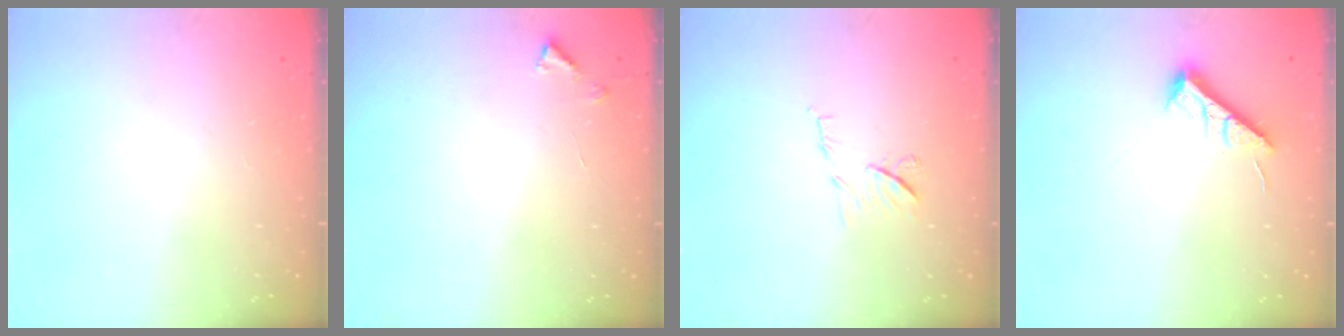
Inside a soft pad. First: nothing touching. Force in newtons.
{"total": 4.3, "press": 4.2, "slide": 0.3}
{"total": 6.2, "press": 6.2, "slide": 0.7}
{"total": 7.3, "press": 7.3, "slide": 0.6}